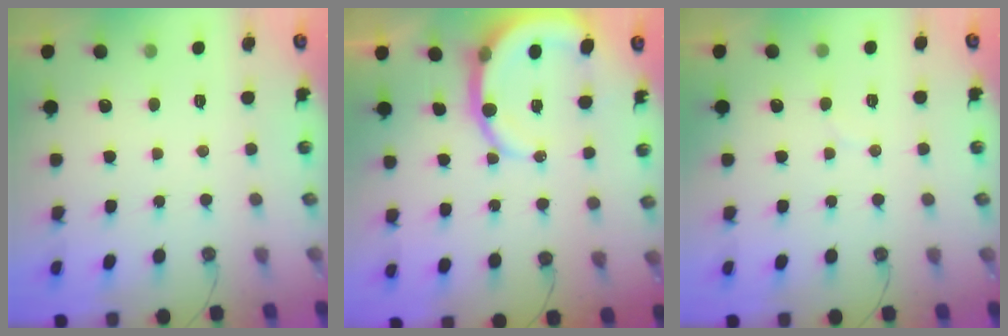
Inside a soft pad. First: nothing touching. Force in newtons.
{"total": 10.1, "press": 10.0, "slide": 1.3}
{"total": 2.7, "press": 2.7, "slide": 0.2}